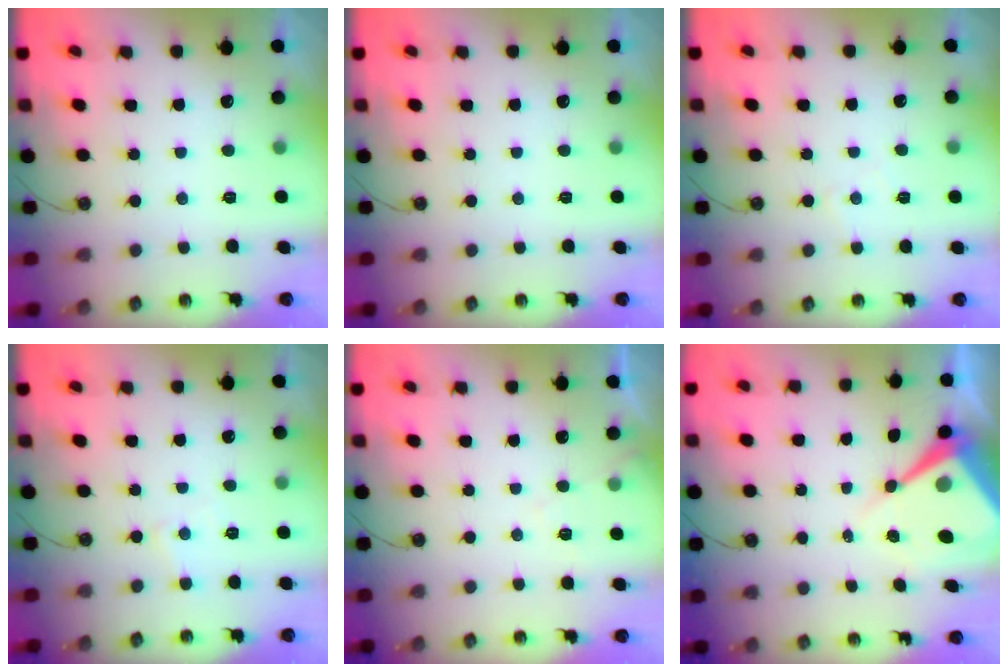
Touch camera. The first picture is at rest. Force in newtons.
{"total": 0.0}
{"total": 3.2, "press": 3.2, "slide": 0.4}
{"total": 4.2, "press": 4.2, "slide": 0.5}
{"total": 4.5, "press": 4.4, "slide": 0.7}
{"total": 11.5, "press": 11.4, "slide": 1.0}